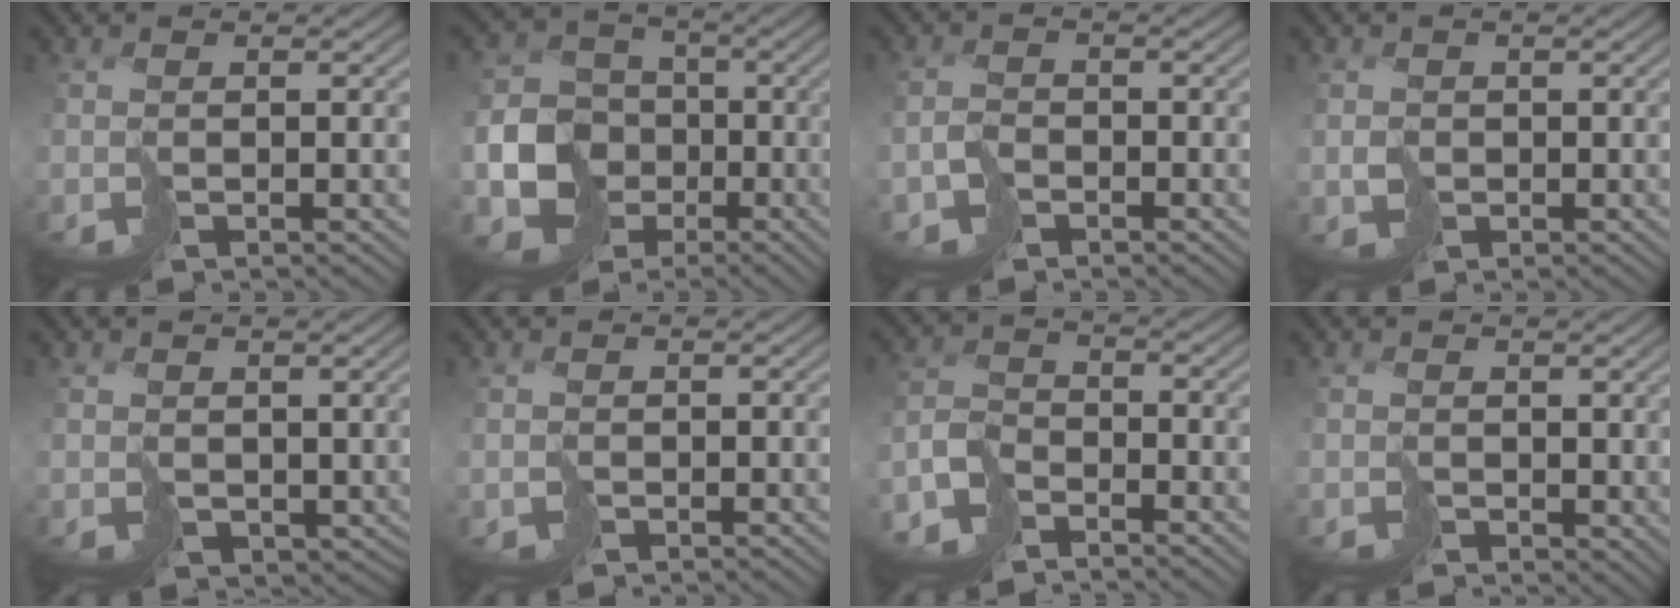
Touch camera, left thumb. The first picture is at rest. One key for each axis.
{"total": 8.9, "fx": -3.1, "fy": 7.6, "fz": 3.4, "tx": -0.068, "ty": -0.025, "tz": -0.071}
{"total": 2.4, "fx": -1.9, "fy": 1.5, "fz": 0.2, "tx": -0.001, "ty": -0.001, "tz": -0.045}
{"total": 1.8, "fx": -0.3, "fy": 1.7, "fz": 0.4, "tx": -0.007, "ty": -0.005, "tz": -0.006}
{"total": 2.7, "fx": 0.9, "fy": 2.2, "fz": 1.2, "tx": -0.038, "ty": -0.016, "tz": 0.021}
{"total": 0.8, "fx": -0.2, "fy": 0.8, "fz": 0.1, "tx": -0.005, "ty": -0.005, "tz": -0.004}
{"total": 4.6, "fx": -4.1, "fy": 2.0, "fz": 0.8, "tx": -0.010, "ty": -0.002, "tz": -0.095}
{"total": 1.8, "fx": 1.0, "fy": 1.3, "fz": 0.6, "tx": -0.017, "ty": -0.005, "tz": 0.022}